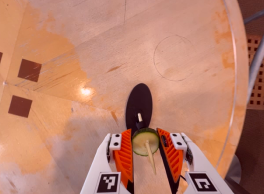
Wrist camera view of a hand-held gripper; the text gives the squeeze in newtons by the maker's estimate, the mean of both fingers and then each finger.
{"total": 9.7, "left": 9.9, "right": 9.5}